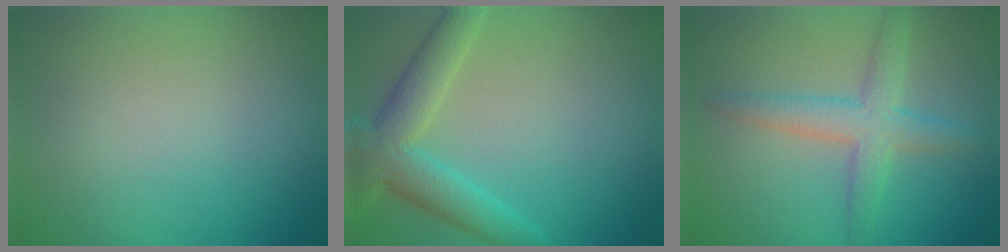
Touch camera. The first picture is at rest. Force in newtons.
{"total": 5.3, "press": 5.3, "slide": 0.4}
{"total": 3.8, "press": 3.8, "slide": 0.1}